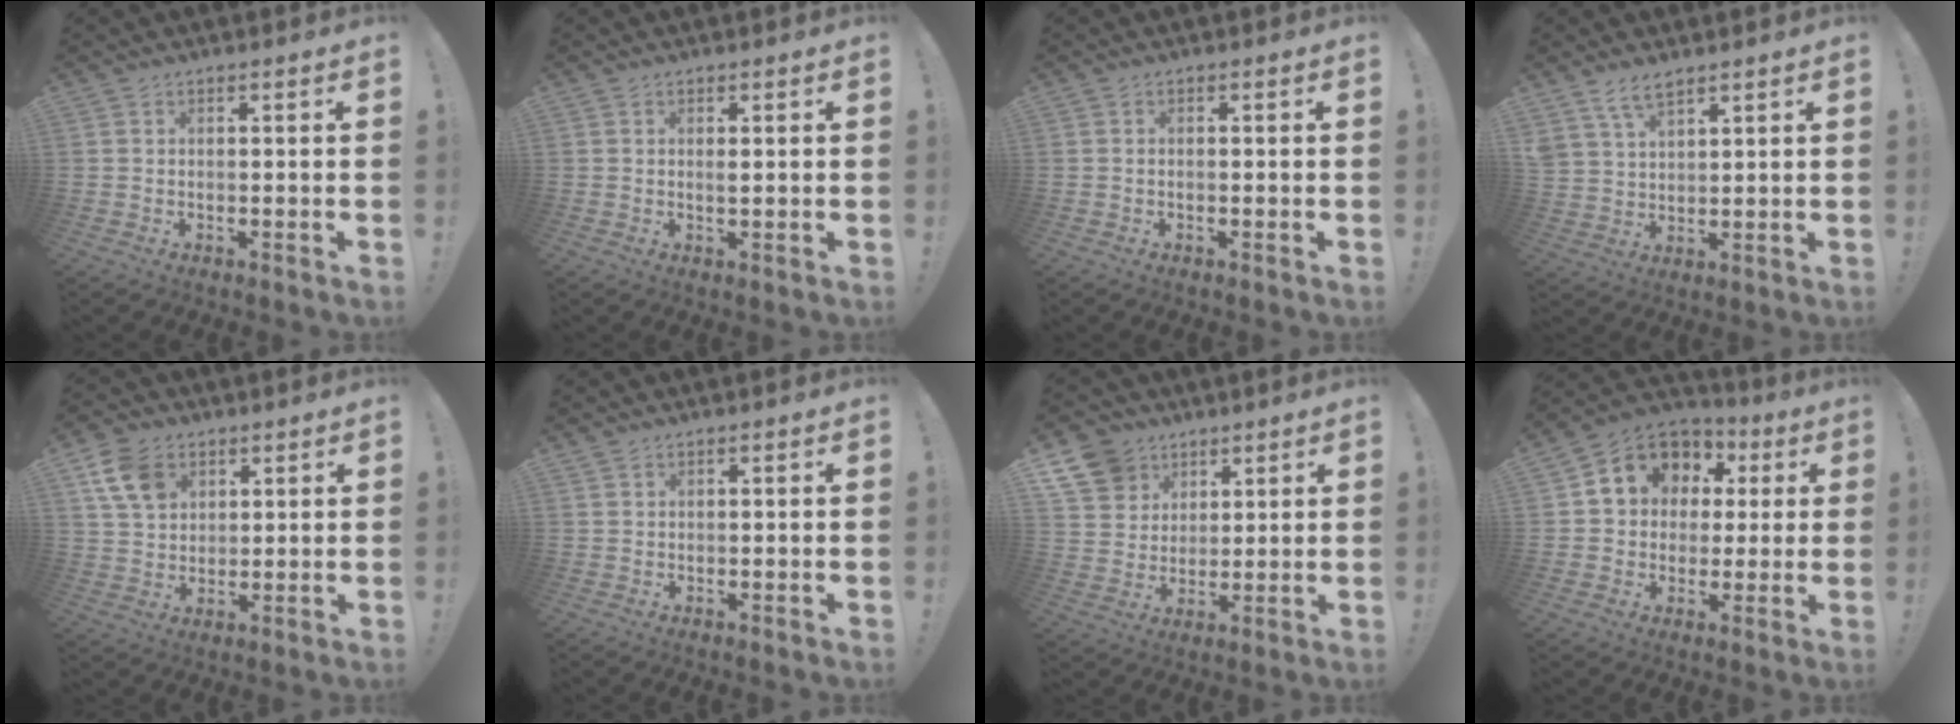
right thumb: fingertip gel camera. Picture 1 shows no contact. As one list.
[{"total": 0.9, "force": [0.3, 0.0, 0.9], "torque": [-0.003, -0.006, 0.002]}, {"total": 0.6, "force": [-0.4, 0.1, 0.3], "torque": [-0.009, 0.001, -0.008]}, {"total": 6.8, "force": [4.9, 3.0, 3.5], "torque": [-0.068, -0.019, 0.095]}, {"total": 11.0, "force": [5.1, 7.9, 5.6], "torque": [-0.102, -0.011, 0.101]}, {"total": 0.7, "force": [0.5, 0.4, 0.1], "torque": [0.006, -0.003, 0.009]}, {"total": 11.7, "force": [6.7, 9.1, 3.0], "torque": [-0.047, -0.043, 0.135]}, {"total": 11.2, "force": [3.4, 9.7, 4.5], "torque": [-0.062, -0.018, 0.068]}]